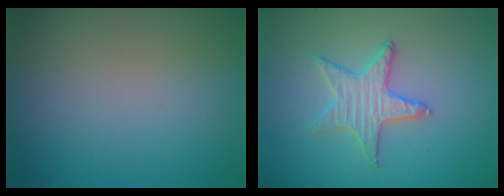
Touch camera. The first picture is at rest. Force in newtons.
{"total": 2.4, "press": 2.4, "slide": 0.2}